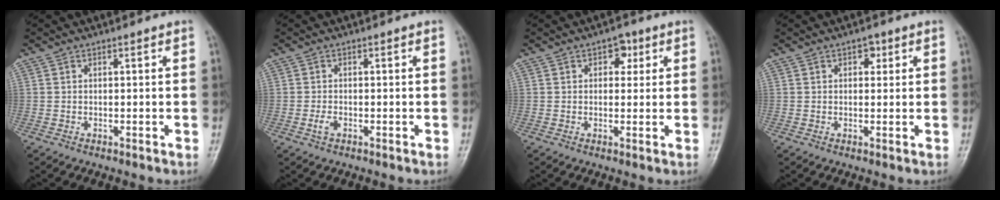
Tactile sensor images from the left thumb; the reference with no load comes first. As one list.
[{"total": 1.7, "force": [-0.7, 1.1, 1.1], "torque": [-0.022, 0.002, -0.015]}, {"total": 3.6, "force": [1.4, 2.6, 2.0], "torque": [0.001, -0.001, 0.014]}, {"total": 2.3, "force": [1.0, 1.7, 1.2], "torque": [0.001, -0.001, 0.010]}]